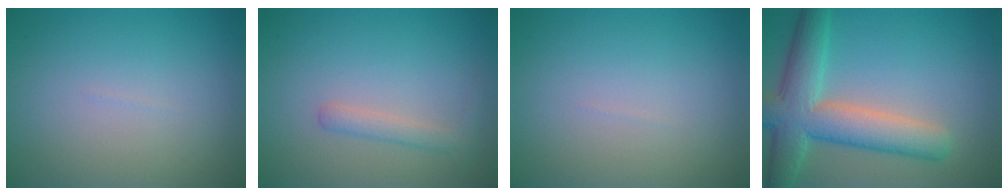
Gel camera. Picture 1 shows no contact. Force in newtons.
{"total": 1.6, "press": 1.6, "slide": 0.1}
{"total": 0.0}
{"total": 7.7, "press": 7.7, "slide": 0.4}